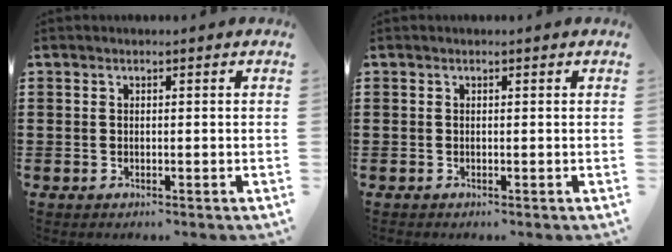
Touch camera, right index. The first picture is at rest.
{"total": 0.0}